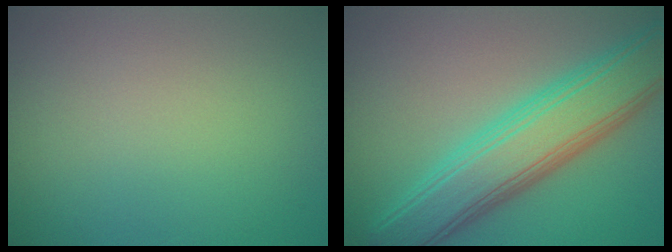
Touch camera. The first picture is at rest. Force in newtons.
{"total": 7.8, "press": 7.8, "slide": 0.2}